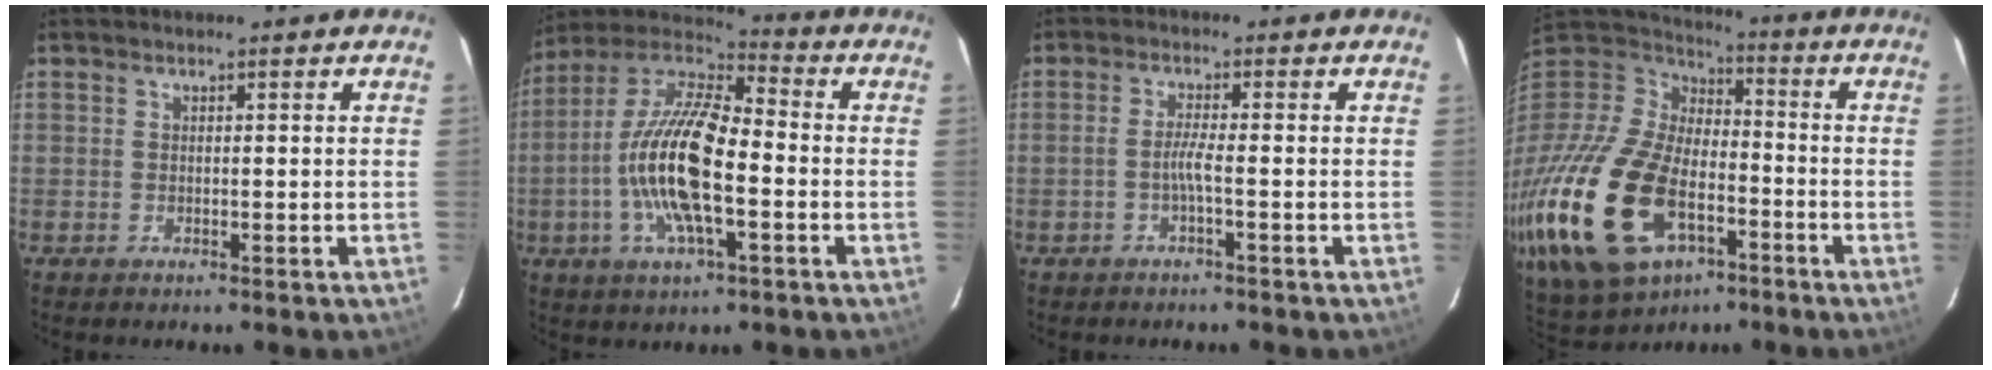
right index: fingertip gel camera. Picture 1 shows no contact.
{"total": 17.5, "force": [-3.6, 5.8, 16.1], "torque": [-0.320, -0.004, -0.078]}
{"total": 2.3, "force": [-1.1, -0.5, 1.9], "torque": [-0.040, 0.000, -0.021]}
{"total": 32.8, "force": [-13.2, 19.7, 22.7], "torque": [-0.531, -0.045, -0.216]}